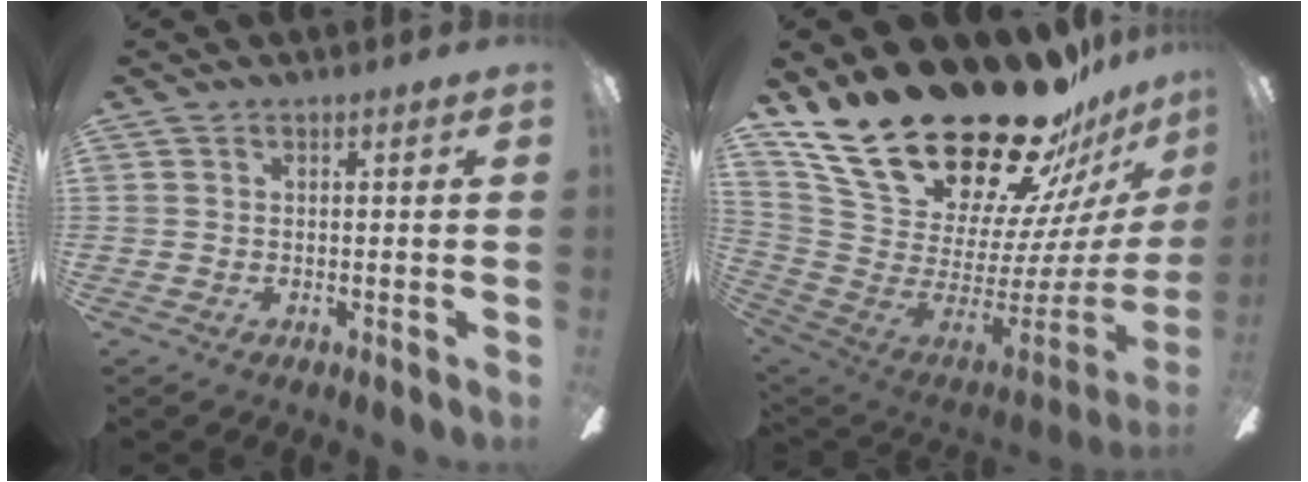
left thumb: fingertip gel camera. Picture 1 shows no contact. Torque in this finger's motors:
{"motor_torque": [3.22, 1.78, 1.41, -1.36, 0.31]}